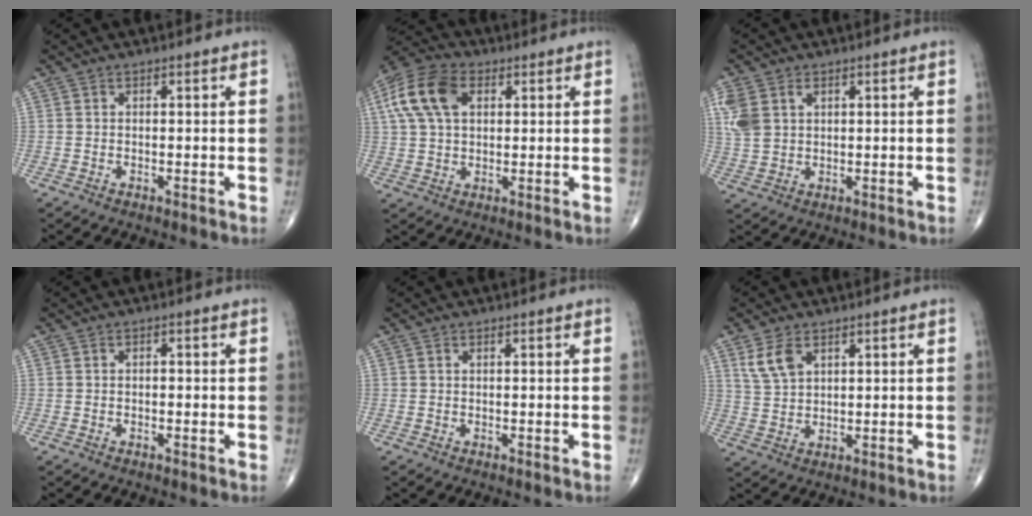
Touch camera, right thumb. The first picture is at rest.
{"total": 12.4, "force": [3.8, 7.7, 8.9], "torque": [-0.177, 0.017, 0.065]}
{"total": 7.0, "force": [2.4, 4.7, 4.5], "torque": [-0.107, 0.005, 0.057]}
{"total": 0.6, "force": [-0.1, 0.4, 0.5], "torque": [-0.003, 0.002, -0.004]}
{"total": 0.0}
{"total": 5.4, "force": [2.8, 3.1, 3.4], "torque": [-0.064, -0.008, 0.064]}